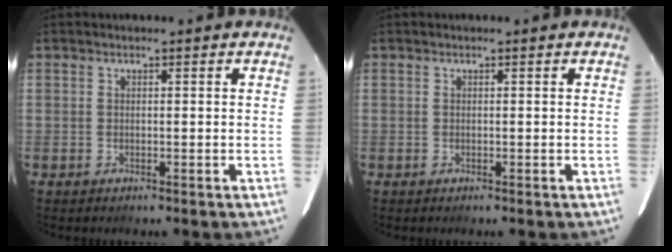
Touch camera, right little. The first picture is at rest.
{"total": 0.0}